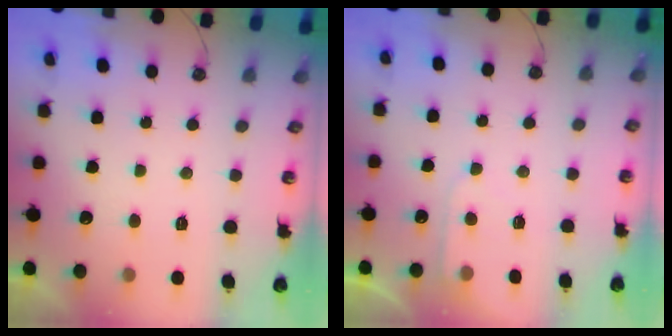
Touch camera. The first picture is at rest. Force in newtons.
{"total": 5.1, "press": 5.1, "slide": 0.6}